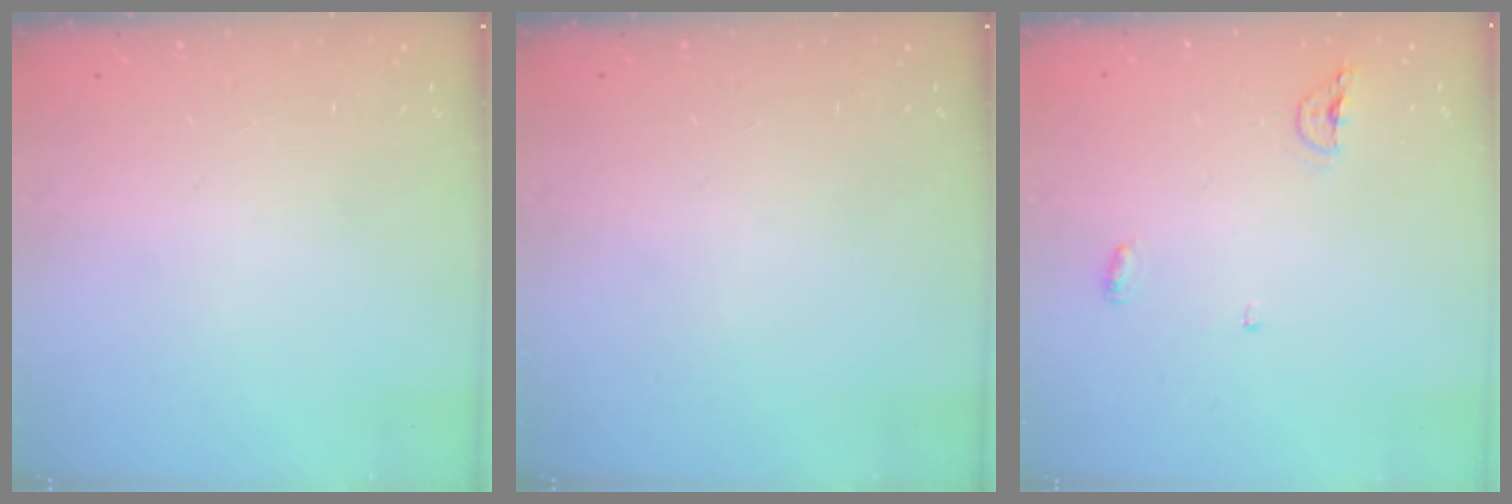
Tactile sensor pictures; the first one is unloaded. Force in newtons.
{"total": 0.0}
{"total": 4.8, "press": 4.7, "slide": 1.1}